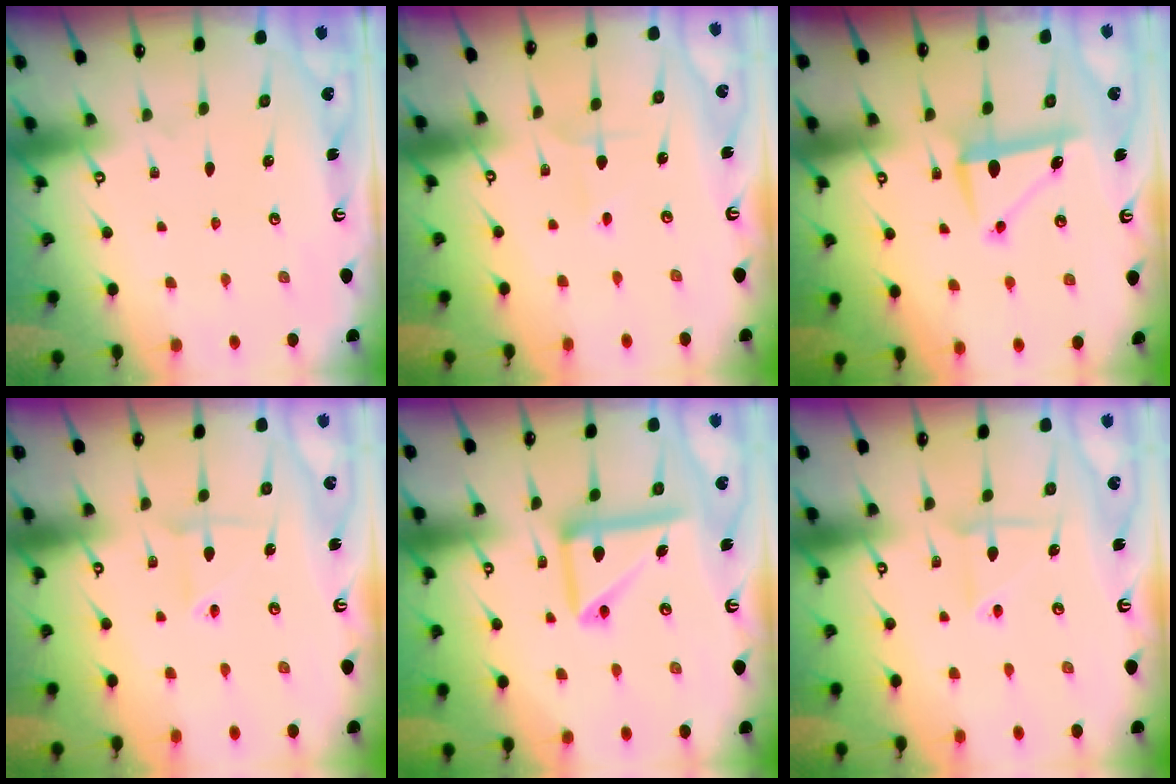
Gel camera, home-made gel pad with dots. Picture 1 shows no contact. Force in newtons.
{"total": 2.3, "press": 2.3, "slide": 0.2}
{"total": 7.7, "press": 7.6, "slide": 0.9}
{"total": 2.8, "press": 2.7, "slide": 0.6}
{"total": 14.0, "press": 13.9, "slide": 1.7}
{"total": 5.7, "press": 5.6, "slide": 1.1}